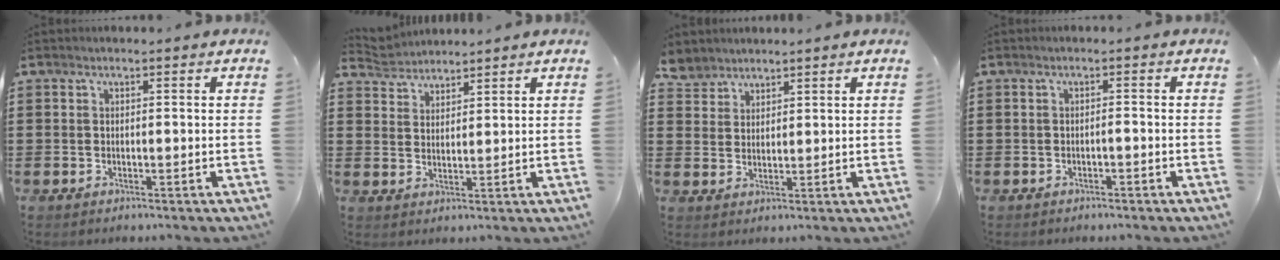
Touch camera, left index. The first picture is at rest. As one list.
[{"total": 3.2, "force": [3.1, 0.8, -0.3], "torque": [-0.008, -0.009, 0.057]}, {"total": 3.5, "force": [3.1, 1.5, 0.0], "torque": [-0.013, 0.000, 0.061]}, {"total": 0.9, "force": [-0.8, 0.2, 0.4], "torque": [-0.012, -0.001, -0.016]}]